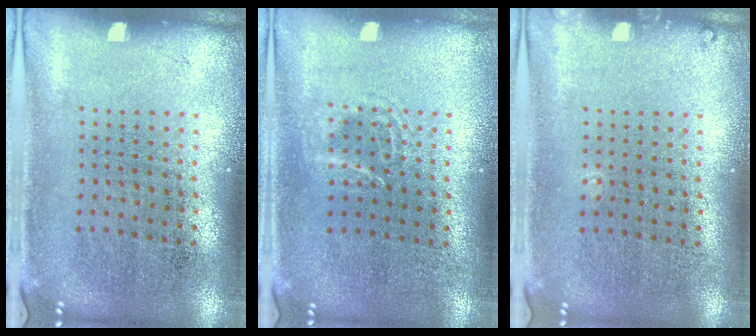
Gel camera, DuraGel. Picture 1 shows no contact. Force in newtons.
{"total": 1.4, "press": 1.4, "slide": 0.2}
{"total": 0.7, "press": 0.7, "slide": 0.2}